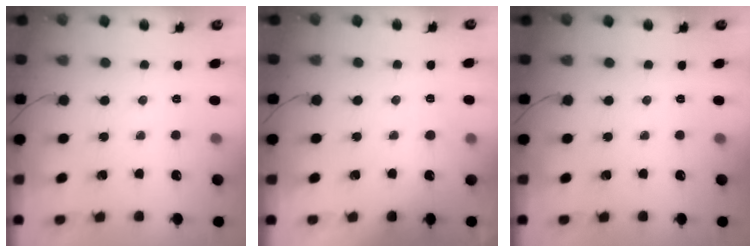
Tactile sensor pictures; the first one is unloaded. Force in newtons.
{"total": 2.6, "press": 2.2, "slide": 1.4}
{"total": 0.0}